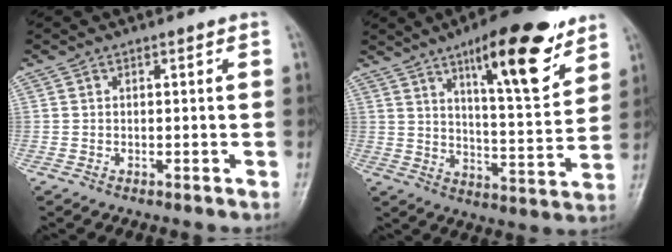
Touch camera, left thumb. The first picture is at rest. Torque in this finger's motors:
{"motor_torque": [1.07, 1.11, 1.61, -1.16, 0.14]}